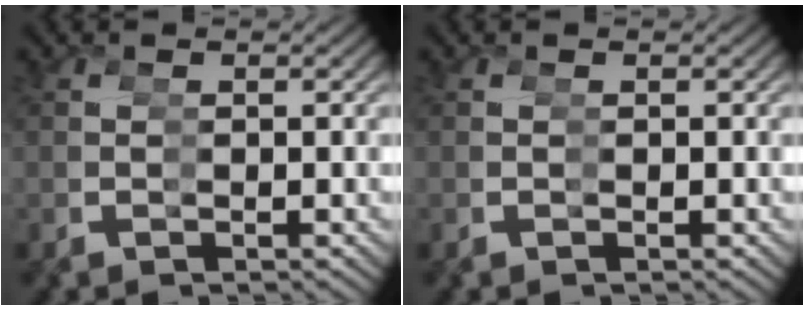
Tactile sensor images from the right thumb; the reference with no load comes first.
{"total": 0.0}